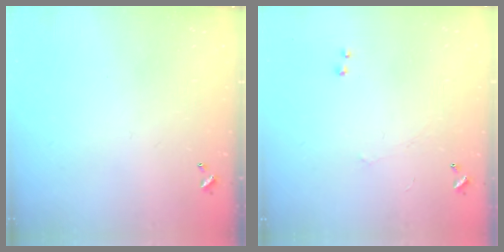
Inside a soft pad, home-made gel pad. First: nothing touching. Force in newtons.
{"total": 1.0, "press": 0.9, "slide": 0.5}